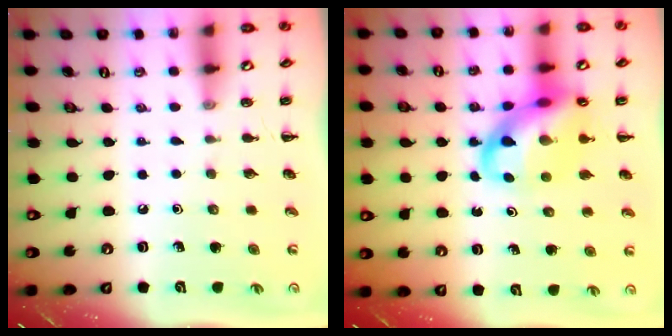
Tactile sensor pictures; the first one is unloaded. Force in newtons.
{"total": 15.5, "press": 15.0, "slide": 3.8}